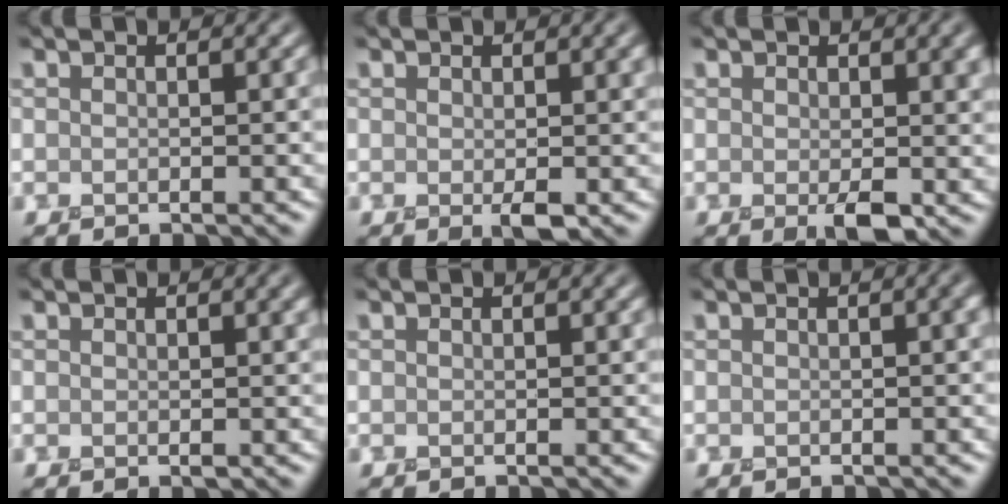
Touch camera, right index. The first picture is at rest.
{"total": 1.7, "force": [-0.1, 0.4, 1.6], "torque": [-0.032, -0.002, -0.002]}
{"total": 3.3, "force": [-0.2, 1.1, 3.0], "torque": [-0.048, -0.004, -0.003]}
{"total": 0.8, "force": [0.2, 0.1, 0.8], "torque": [-0.015, 0.004, 0.002]}
{"total": 0.0}
{"total": 1.7, "force": [0.2, 0.6, 1.6], "torque": [-0.012, 0.008, 0.001]}